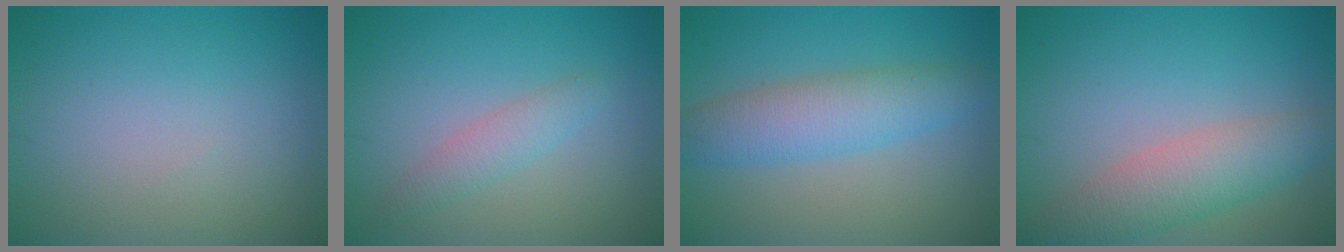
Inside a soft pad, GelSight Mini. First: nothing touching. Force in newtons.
{"total": 2.0, "press": 2.0, "slide": 0.1}
{"total": 4.8, "press": 4.8, "slide": 0.1}
{"total": 4.7, "press": 4.7, "slide": 0.3}